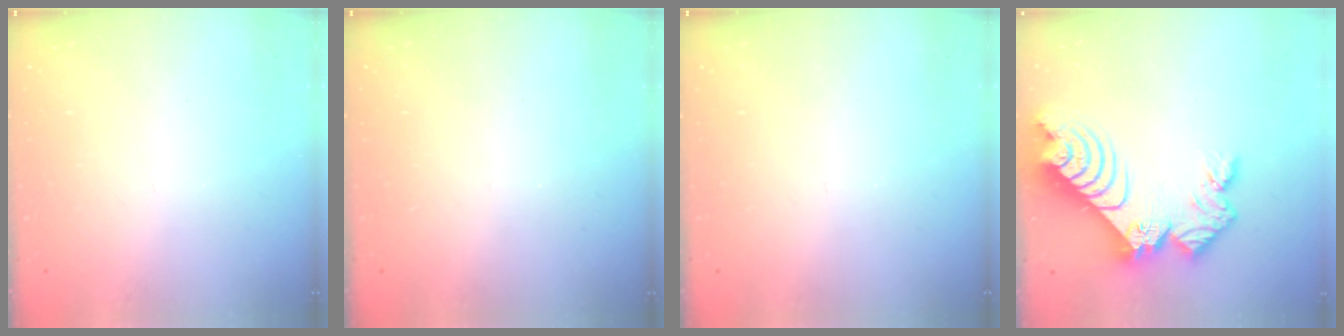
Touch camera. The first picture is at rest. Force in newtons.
{"total": 0.0}
{"total": 0.0}
{"total": 15.0, "press": 15.0, "slide": 1.4}